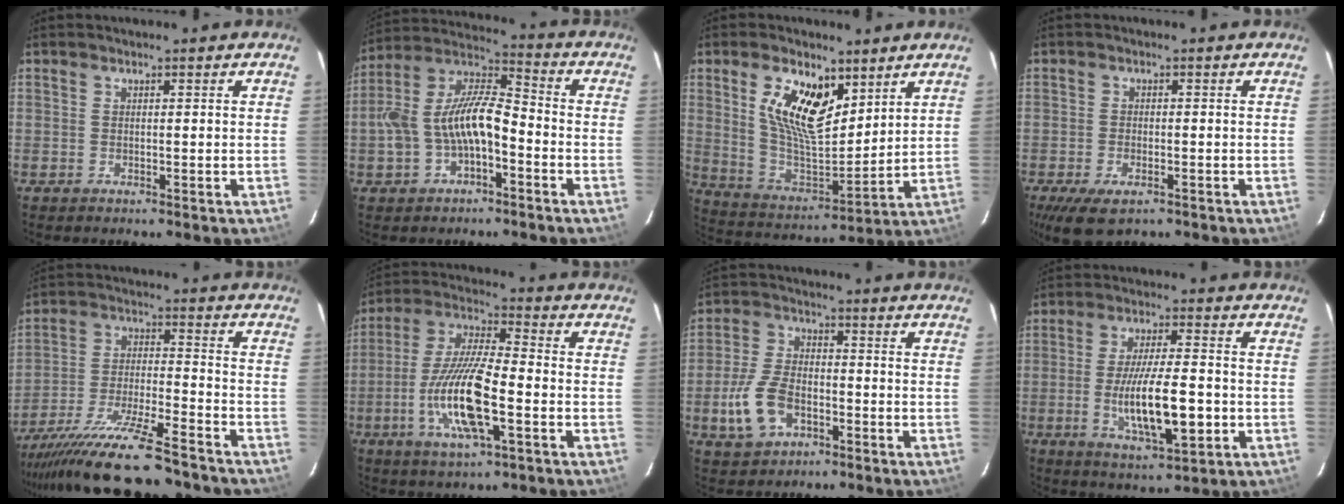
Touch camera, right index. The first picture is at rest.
{"total": 12.8, "force": [-3.4, 6.1, 10.7], "torque": [-0.214, 0.021, -0.060]}
{"total": 14.5, "force": [6.8, 7.1, 10.6], "torque": [-0.203, 0.005, 0.139]}
{"total": 6.7, "force": [-4.0, 3.1, 4.3], "torque": [-0.100, -0.025, -0.068]}
{"total": 19.8, "force": [-17.4, 1.7, 9.3], "torque": [-0.189, -0.047, -0.282]}
{"total": 15.6, "force": [-4.6, 4.1, 14.3], "torque": [-0.297, -0.009, -0.092]}
{"total": 10.0, "force": [-3.9, 6.1, 6.9], "torque": [-0.161, 0.006, -0.068]}
{"total": 13.2, "force": [-3.0, 3.3, 12.5], "torque": [-0.231, -0.019, -0.044]}